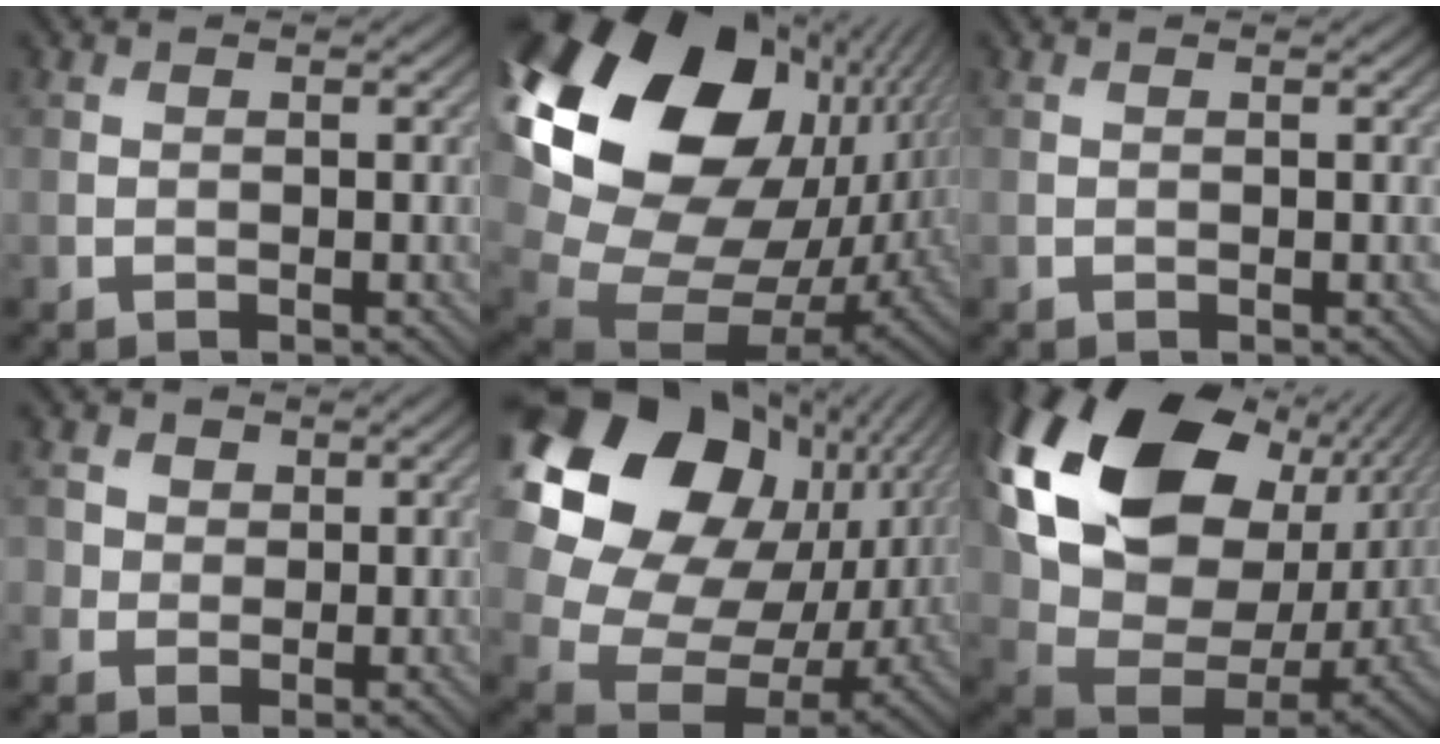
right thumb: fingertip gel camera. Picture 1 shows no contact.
{"total": 21.8, "force": [6.9, 15.0, 14.3], "torque": [-0.325, -0.010, 0.164]}
{"total": 0.0}
{"total": 3.2, "force": [1.1, 2.9, 0.9], "torque": [-0.039, 0.000, 0.021]}
{"total": 21.9, "force": [7.2, 16.4, 12.6], "torque": [-0.303, 0.023, 0.147]}
{"total": 21.7, "force": [7.4, 14.6, 14.2], "torque": [-0.326, 0.003, 0.153]}